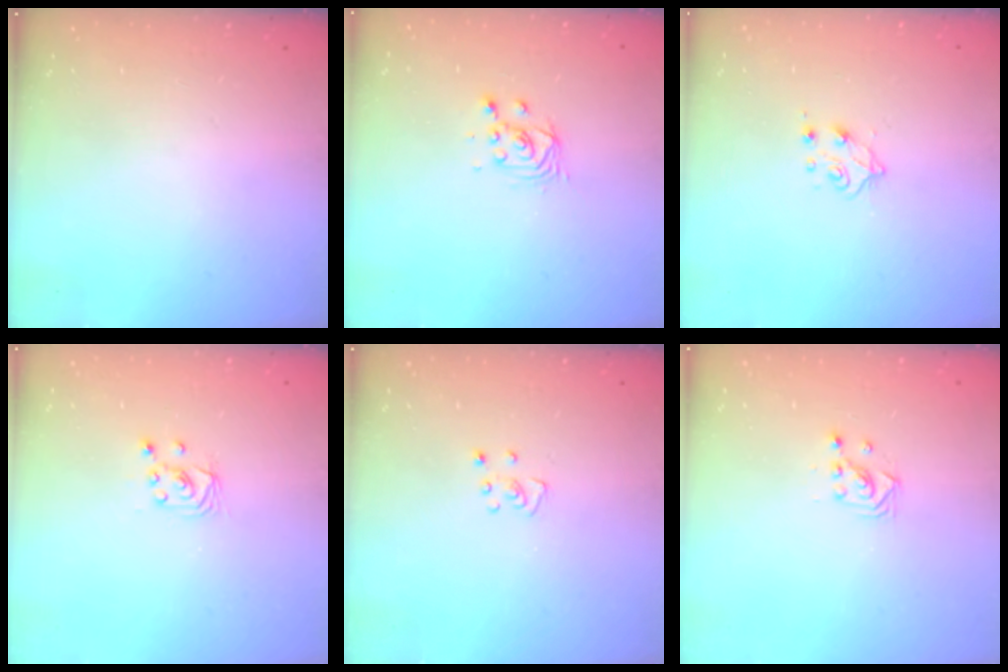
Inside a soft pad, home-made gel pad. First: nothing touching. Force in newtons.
{"total": 3.1, "press": 3.1, "slide": 0.2}
{"total": 5.5, "press": 5.4, "slide": 0.6}
{"total": 2.4, "press": 2.4, "slide": 0.2}
{"total": 3.8, "press": 3.8, "slide": 0.3}
{"total": 2.9, "press": 2.9, "slide": 0.3}